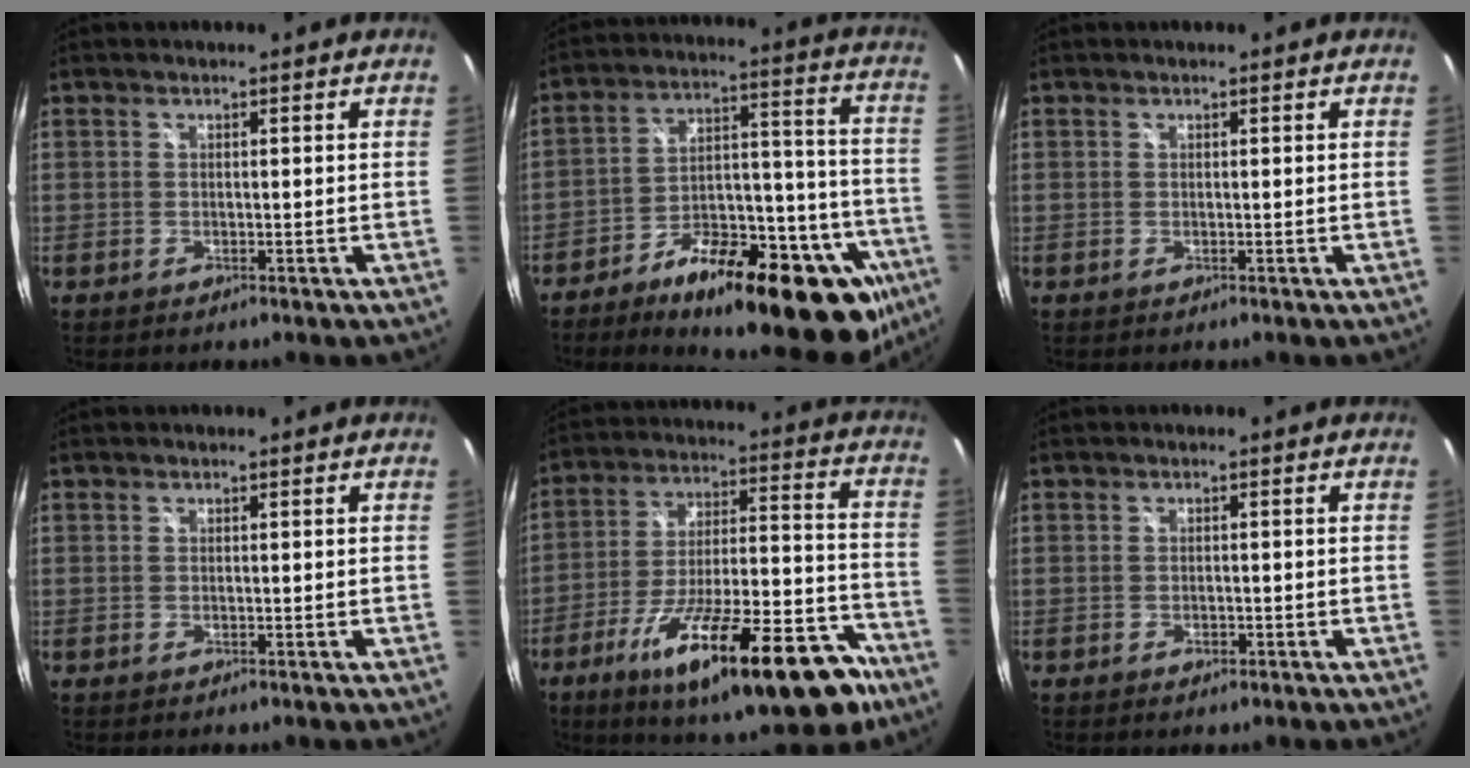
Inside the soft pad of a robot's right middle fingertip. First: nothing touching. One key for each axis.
{"total": 29.1, "fx": -17.3, "fy": 11.1, "fz": 20.6, "tx": -0.269, "ty": 0.024, "tz": -0.241}
{"total": 0.0}
{"total": 0.0}
{"total": 27.2, "fx": -16.5, "fy": 7.8, "fz": 20.2, "tx": -0.312, "ty": -0.028, "tz": -0.247}
{"total": 1.2, "fx": -0.7, "fy": 0.8, "fz": 0.6, "tx": -0.009, "ty": -0.002, "tz": -0.011}